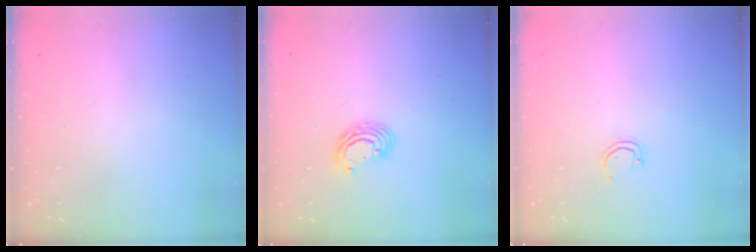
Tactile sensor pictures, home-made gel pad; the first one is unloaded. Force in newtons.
{"total": 6.5, "press": 6.5, "slide": 0.2}
{"total": 3.5, "press": 3.5, "slide": 0.3}